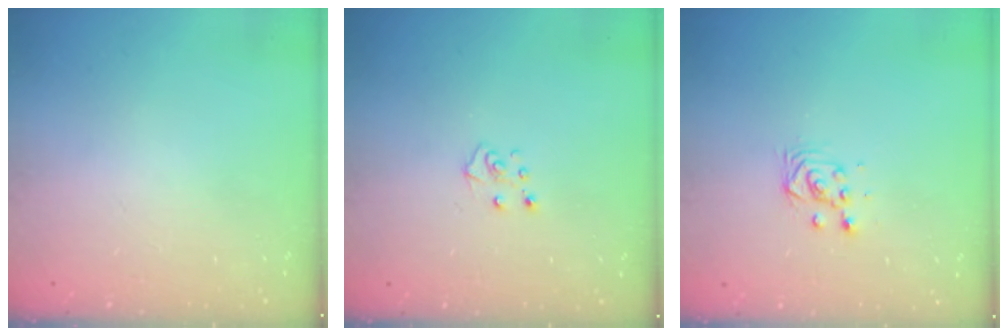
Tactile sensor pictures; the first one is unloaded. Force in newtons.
{"total": 5.1, "press": 5.1, "slide": 0.4}
{"total": 3.9, "press": 3.9, "slide": 0.2}